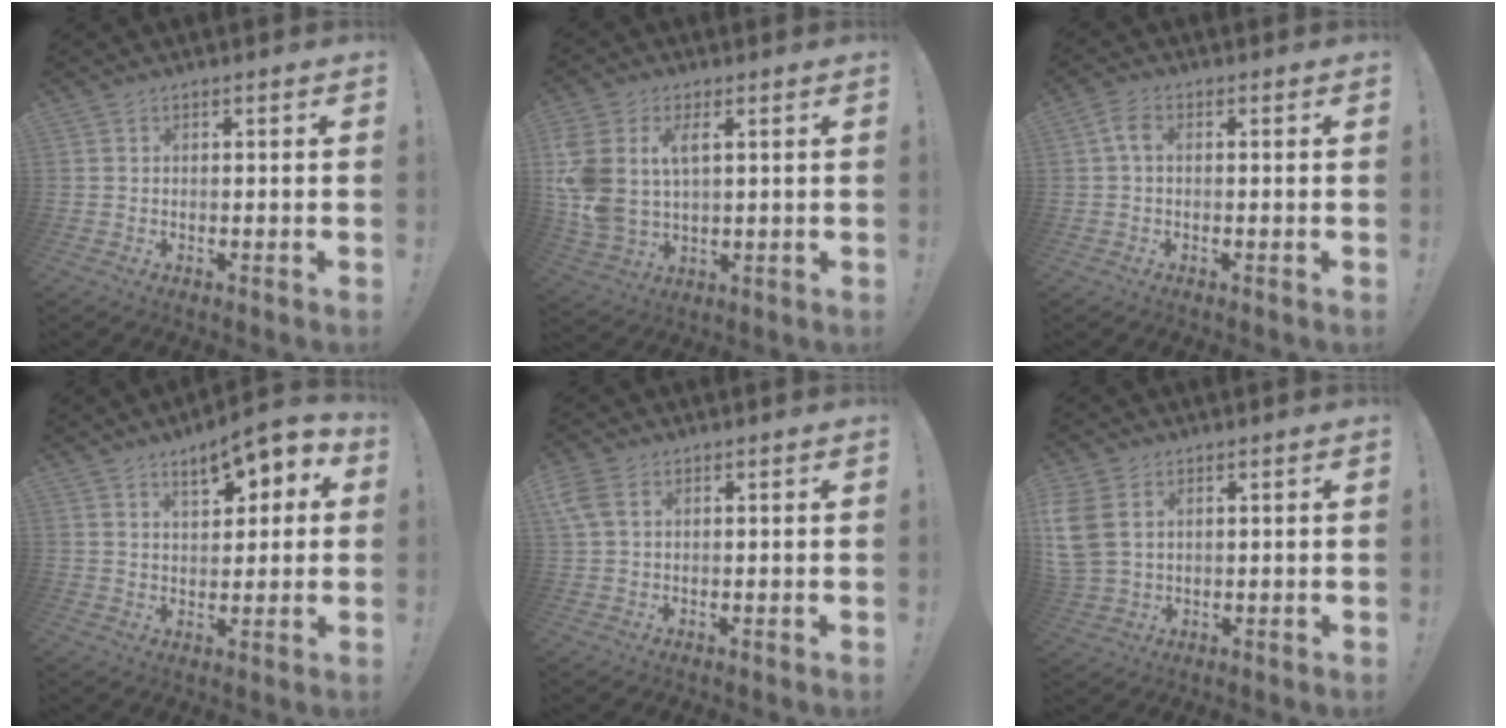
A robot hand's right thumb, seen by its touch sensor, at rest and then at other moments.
{"total": 9.9, "force": [3.6, 6.3, 6.7], "torque": [-0.143, -0.014, 0.070]}
{"total": 3.4, "force": [0.4, 1.9, 2.9], "torque": [-0.057, 0.010, 0.010]}
{"total": 9.3, "force": [4.9, 4.1, 6.7], "torque": [-0.091, -0.024, 0.082]}
{"total": 4.5, "force": [1.7, 2.6, 3.2], "torque": [-0.071, 0.002, 0.036]}
{"total": 8.3, "force": [3.1, 5.7, 5.0], "torque": [-0.103, -0.010, 0.065]}